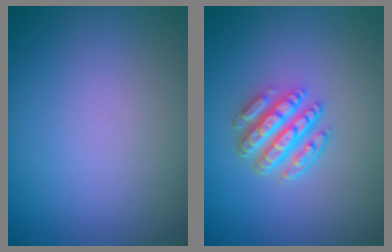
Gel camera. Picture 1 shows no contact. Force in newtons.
{"total": 4.7, "press": 3.5, "slide": 3.1}